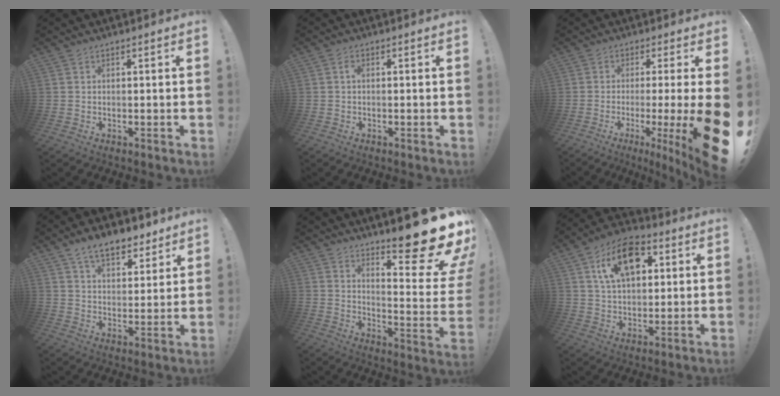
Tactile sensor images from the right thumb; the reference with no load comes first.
{"total": 1.0, "force": [0.0, 0.6, 0.9], "torque": [-0.022, 0.006, 0.000]}
{"total": 12.9, "force": [-2.9, -0.3, 12.5], "torque": [-0.174, -0.008, -0.036]}
{"total": 10.7, "force": [7.6, 5.2, 5.5], "torque": [-0.087, -0.037, 0.141]}
{"total": 18.1, "force": [13.5, 2.5, 11.8], "torque": [-0.136, -0.130, 0.206]}
{"total": 15.4, "force": [6.6, 9.9, 9.8], "torque": [-0.138, -0.018, 0.118]}